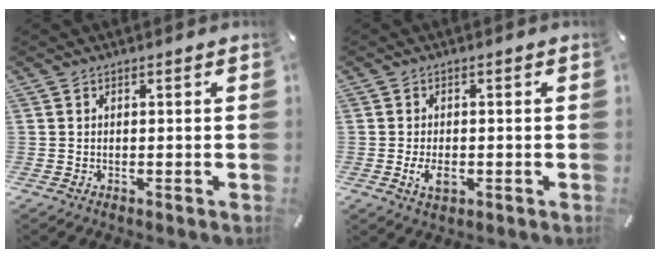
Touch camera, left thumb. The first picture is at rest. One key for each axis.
{"total": 3.8, "fx": -0.9, "fy": 2.2, "fz": 3.0, "tx": -0.074, "ty": -0.004, "tz": -0.019}